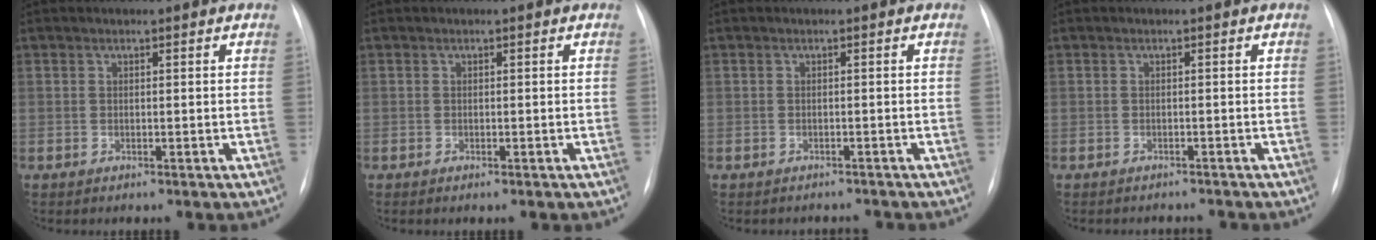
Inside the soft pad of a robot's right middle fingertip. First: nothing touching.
{"total": 0.7, "force": [-0.4, 0.1, 0.5], "torque": [-0.008, -0.003, -0.004]}
{"total": 2.7, "force": [-2.6, 0.8, -0.1], "torque": [0.005, 0.000, -0.031]}
{"total": 2.8, "force": [-2.8, 0.6, 0.1], "torque": [0.005, -0.002, -0.033]}